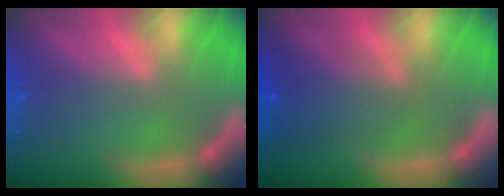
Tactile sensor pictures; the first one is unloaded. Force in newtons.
{"total": 4.0}